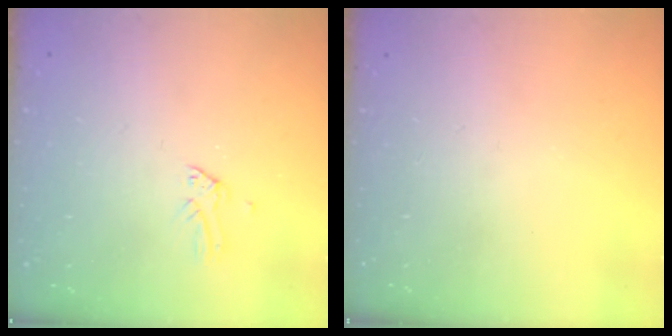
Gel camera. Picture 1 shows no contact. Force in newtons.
{"total": 0.0}